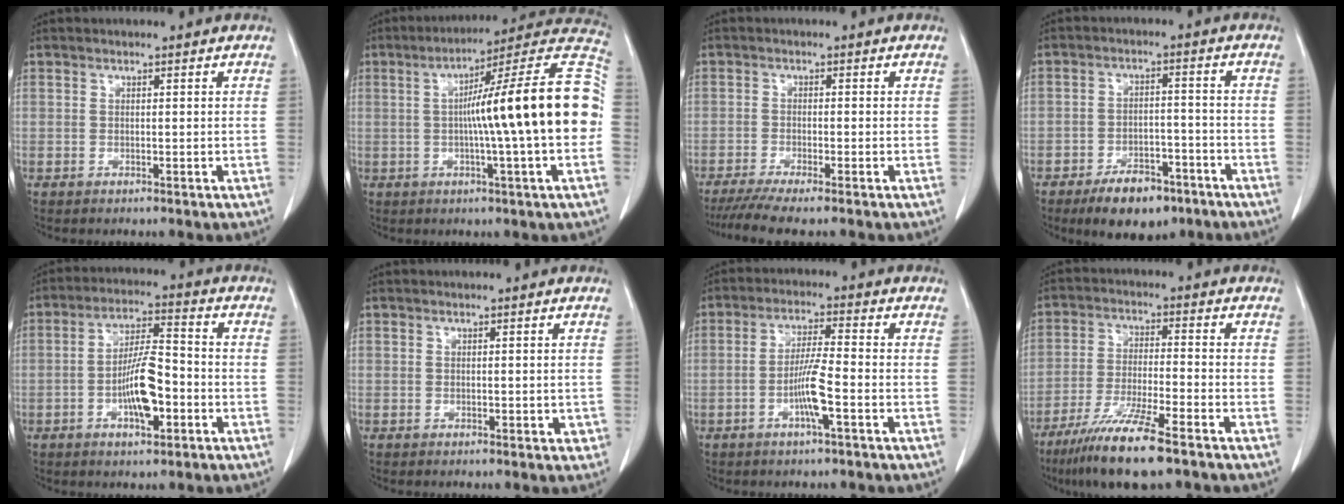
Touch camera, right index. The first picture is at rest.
{"total": 22.1, "force": [-0.2, 0.1, 22.1], "torque": [-0.265, 0.035, -0.014]}
{"total": 5.5, "force": [-4.4, -0.5, 3.2], "torque": [-0.051, -0.016, -0.077]}
{"total": 8.7, "force": [-5.9, 4.0, 5.0], "torque": [-0.080, 0.000, -0.094]}
{"total": 9.0, "force": [-2.7, 2.4, 8.2], "torque": [-0.156, 0.008, -0.049]}
{"total": 1.5, "force": [-0.2, 0.8, 1.3], "torque": [-0.014, 0.002, 0.002]}
{"total": 6.1, "force": [-2.2, -0.1, 5.7], "torque": [-0.114, -0.001, -0.042]}
{"total": 11.4, "force": [-7.8, 0.5, 8.3], "torque": [-0.161, -0.033, -0.141]}